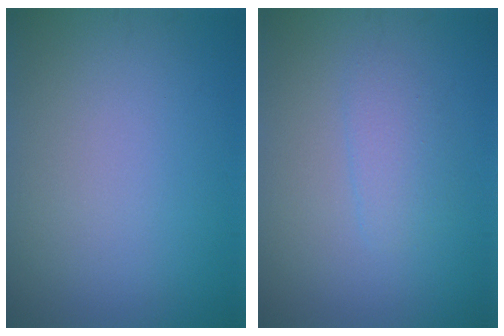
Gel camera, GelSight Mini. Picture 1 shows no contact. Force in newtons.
{"total": 1.8, "press": 1.8, "slide": 0.2}